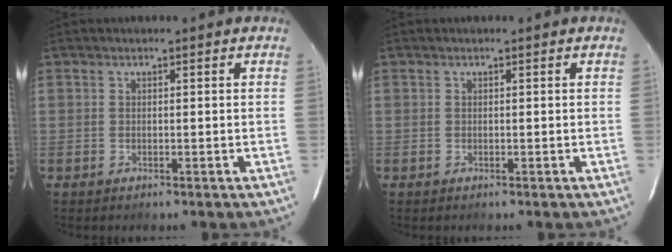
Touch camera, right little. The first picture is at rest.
{"total": 0.0}